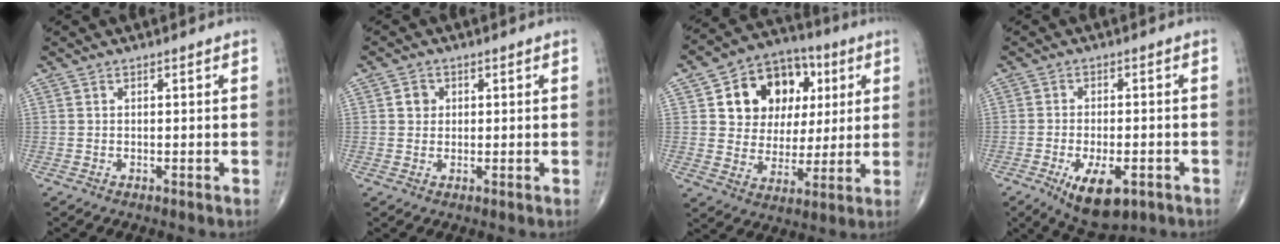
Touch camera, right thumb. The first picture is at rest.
{"total": 2.4, "force": [0.5, 2.2, 0.9], "torque": [-0.002, 0.001, 0.005]}
{"total": 16.6, "force": [4.8, 12.9, 9.2], "torque": [-0.100, 0.005, 0.081]}
{"total": 9.8, "force": [-4.4, 4.4, 7.6], "torque": [-0.119, 0.000, -0.061]}